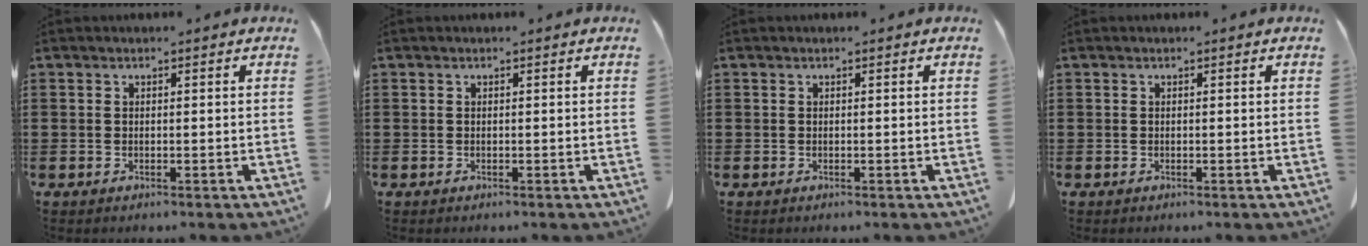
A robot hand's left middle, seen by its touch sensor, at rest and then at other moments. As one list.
[{"total": 0.0}, {"total": 0.0}, {"total": 0.0}]